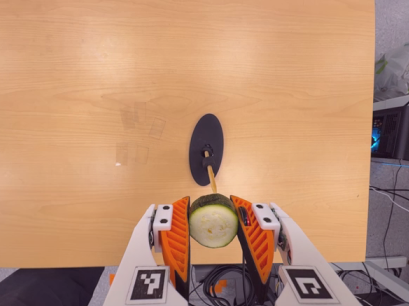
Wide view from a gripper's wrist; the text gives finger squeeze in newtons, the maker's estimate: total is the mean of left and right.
{"total": 12.7, "left": 12.1, "right": 13.4}